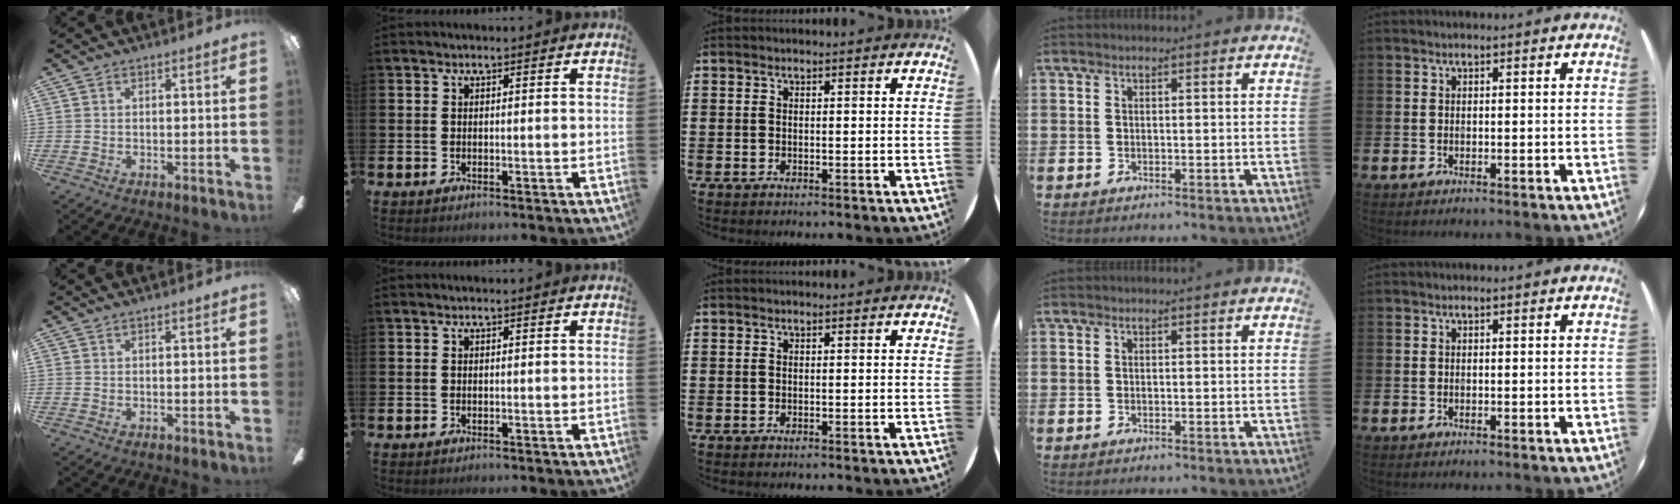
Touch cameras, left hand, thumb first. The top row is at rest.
{}